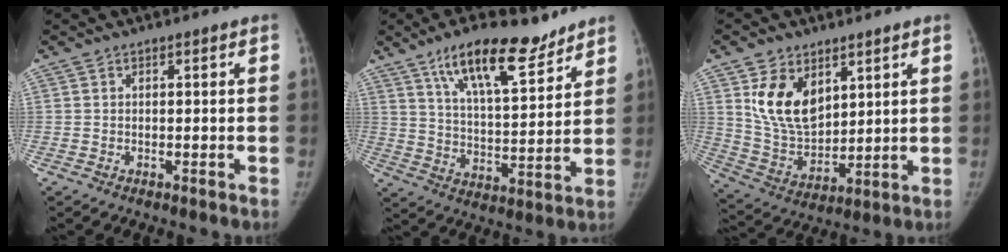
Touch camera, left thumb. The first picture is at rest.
{"total": 15.8, "force": [11.0, 5.2, 10.1], "torque": [-0.142, -0.057, 0.190]}
{"total": 12.8, "force": [5.6, 8.0, 8.2], "torque": [-0.118, -0.035, 0.124]}